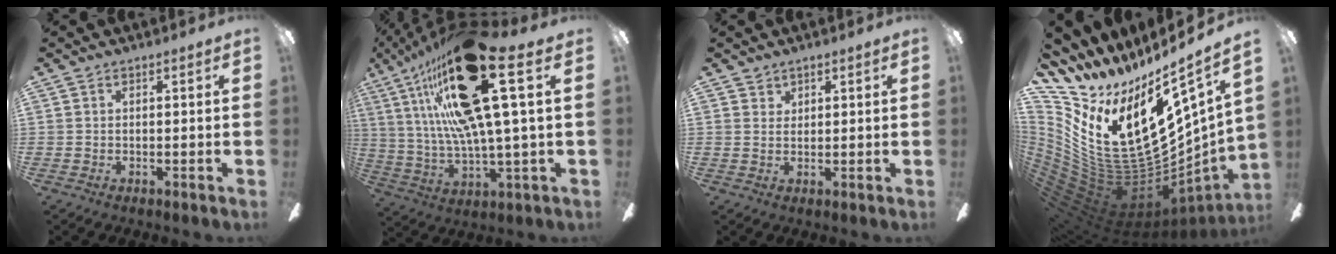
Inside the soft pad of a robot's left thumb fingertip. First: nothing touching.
{"total": 28.5, "force": [12.1, 7.4, 24.7], "torque": [-0.461, -0.049, 0.190]}
{"total": 1.5, "force": [1.3, 0.8, 0.1], "torque": [-0.002, -0.001, 0.025]}
{"total": 24.9, "force": [5.3, 11.7, 21.3], "torque": [-0.417, -0.108, 0.148]}